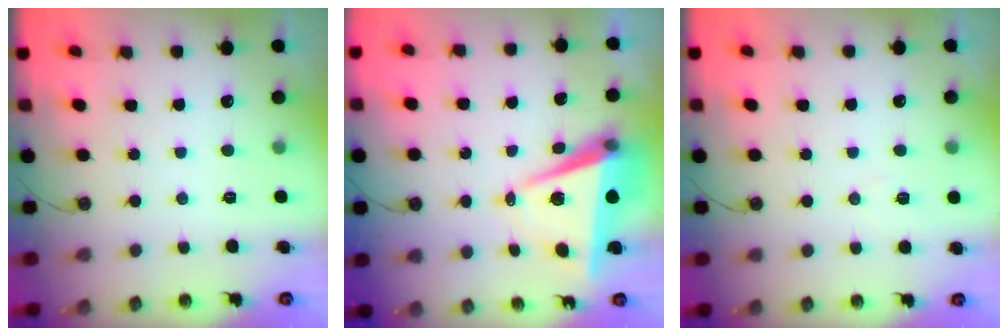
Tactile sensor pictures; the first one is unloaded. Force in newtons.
{"total": 7.9, "press": 6.7, "slide": 4.2}
{"total": 5.8, "press": 5.1, "slide": 2.7}